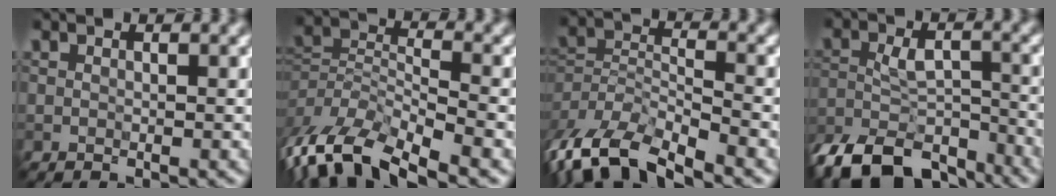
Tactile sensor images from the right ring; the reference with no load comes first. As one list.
[{"total": 8.6, "force": [-7.0, 2.2, 4.5], "torque": [-0.090, 0.000, -0.124]}, {"total": 8.2, "force": [-7.2, 2.0, 3.4], "torque": [-0.073, -0.005, -0.121]}, {"total": 10.2, "force": [-8.9, 3.3, 3.8], "torque": [-0.075, -0.012, -0.130]}]